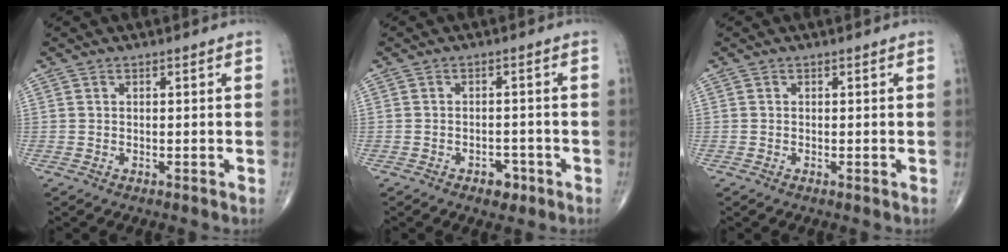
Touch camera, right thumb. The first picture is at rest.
{"total": 3.1, "force": [-1.8, 1.9, 1.6], "torque": [-0.007, 0.010, -0.022]}
{"total": 0.0}